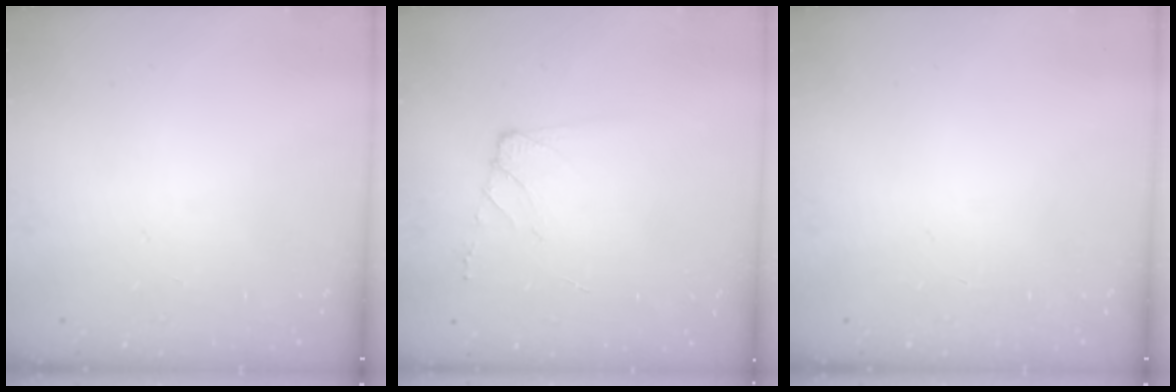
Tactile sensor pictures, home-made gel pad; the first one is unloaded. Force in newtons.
{"total": 7.0, "press": 6.9, "slide": 1.0}
{"total": 0.0}